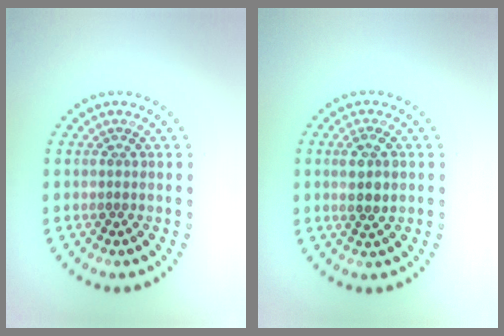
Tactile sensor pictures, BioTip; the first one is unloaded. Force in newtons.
{"total": 2.6, "press": 2.5, "slide": 0.6}